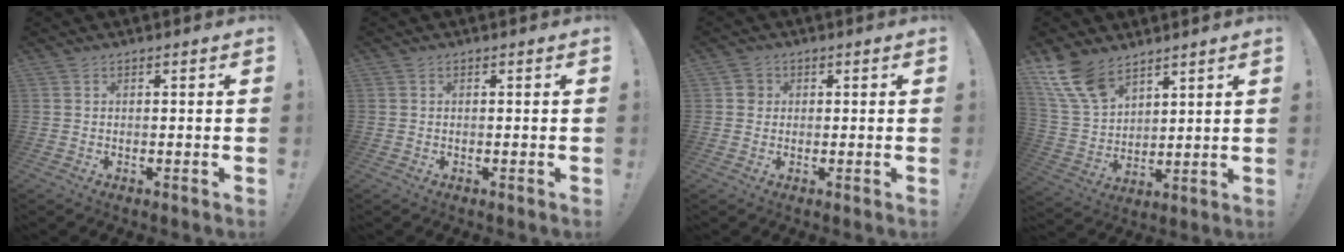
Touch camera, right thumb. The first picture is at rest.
{"total": 0.0}
{"total": 2.8, "force": [0.3, 2.7, 0.8], "torque": [-0.001, 0.003, 0.004]}
{"total": 13.1, "force": [9.0, 6.9, 6.5], "torque": [-0.150, -0.045, 0.179]}